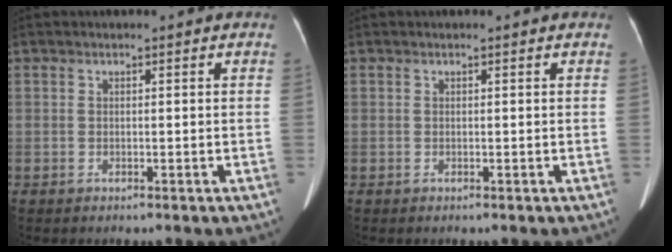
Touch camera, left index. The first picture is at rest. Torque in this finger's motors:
{"motor_torque": [0.01, 0.02, -0.03, -0.01]}